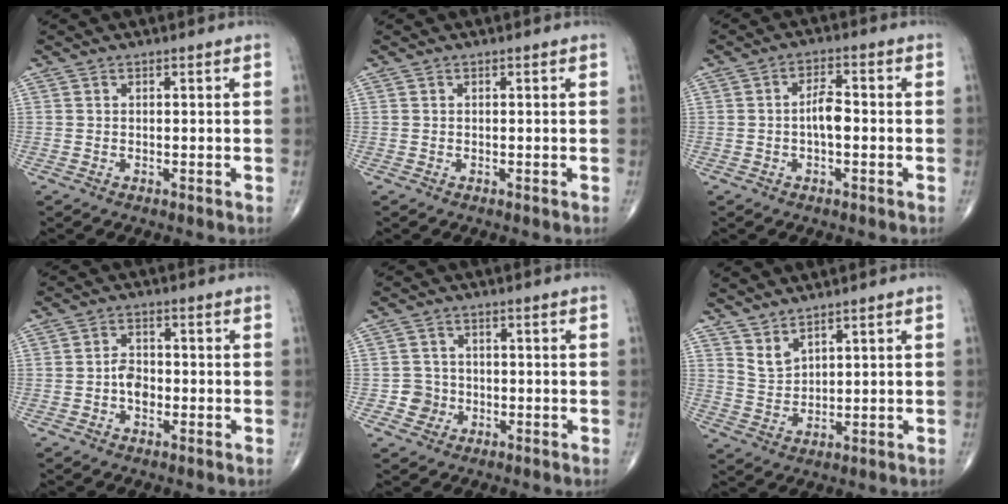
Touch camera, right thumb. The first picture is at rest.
{"total": 0.0}
{"total": 4.4, "force": [-0.6, 1.9, 3.9], "torque": [-0.062, 0.013, -0.017]}
{"total": 3.7, "force": [-1.0, 2.6, 2.4], "torque": [-0.030, 0.013, -0.023]}
{"total": 3.5, "force": [-1.0, 3.4, 0.3], "torque": [0.018, 0.011, -0.021]}
{"total": 3.7, "force": [3.1, 1.1, 1.6], "torque": [-0.025, -0.030, 0.070]}